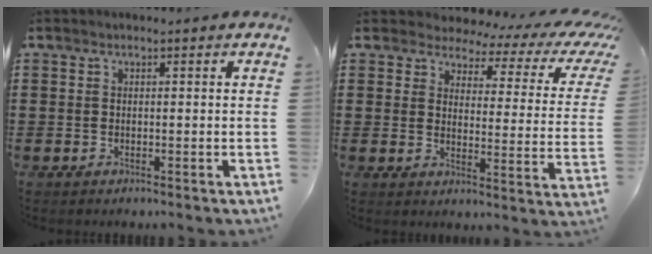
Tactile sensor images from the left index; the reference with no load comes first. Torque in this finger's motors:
{"motor_torque": [2.14, 0.00, 0.63, -0.01]}